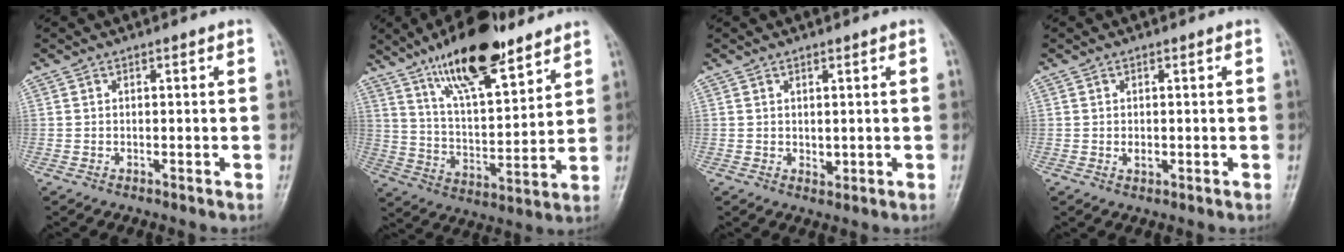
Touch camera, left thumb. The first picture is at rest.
{"total": 18.3, "force": [12.6, 5.9, 11.9], "torque": [-0.169, -0.066, 0.221]}
{"total": 1.6, "force": [0.5, 1.0, 1.1], "torque": [-0.015, -0.007, 0.013]}
{"total": 1.4, "force": [0.0, 1.0, 1.0], "torque": [-0.012, -0.001, 0.002]}